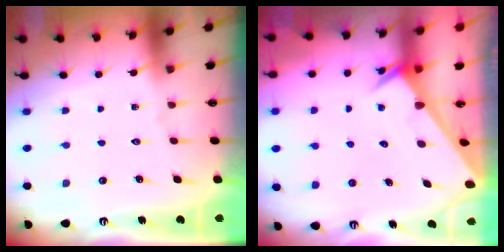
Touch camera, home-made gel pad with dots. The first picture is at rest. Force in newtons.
{"total": 2.3, "press": 2.3, "slide": 0.1}